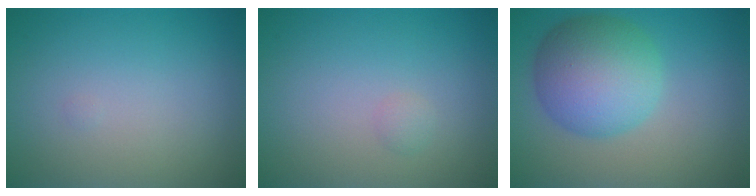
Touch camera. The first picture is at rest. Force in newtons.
{"total": 0.6, "press": 0.6, "slide": 0.1}
{"total": 7.7, "press": 7.7, "slide": 0.1}